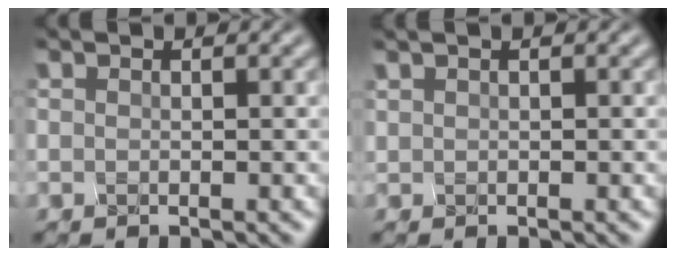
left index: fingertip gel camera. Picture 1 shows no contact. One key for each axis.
{"total": 0.7, "fx": 0.1, "fy": -0.4, "fz": -0.5, "tx": 0.005, "ty": 0.001, "tz": 0.016}